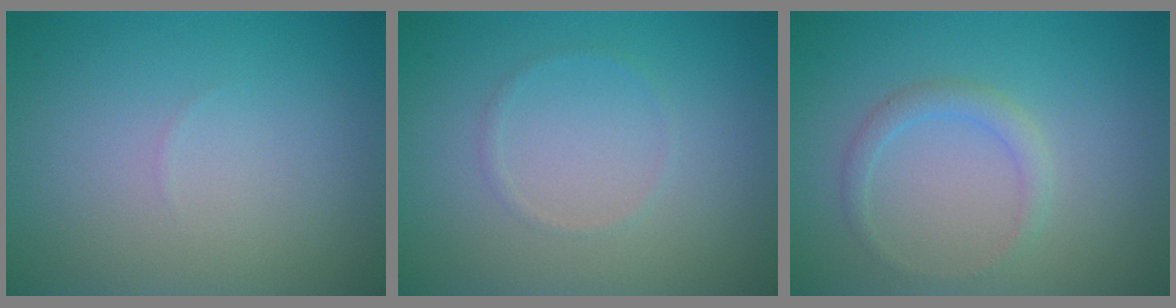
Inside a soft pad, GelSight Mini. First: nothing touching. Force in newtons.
{"total": 0.6, "press": 0.6, "slide": 0.1}
{"total": 1.6, "press": 1.6, "slide": 0.2}